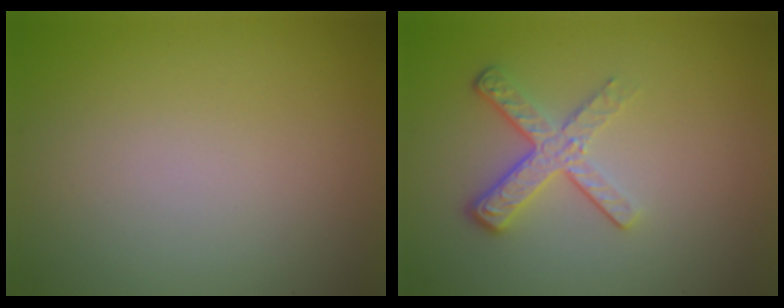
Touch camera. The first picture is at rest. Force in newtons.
{"total": 3.5, "press": 2.5, "slide": 2.5}